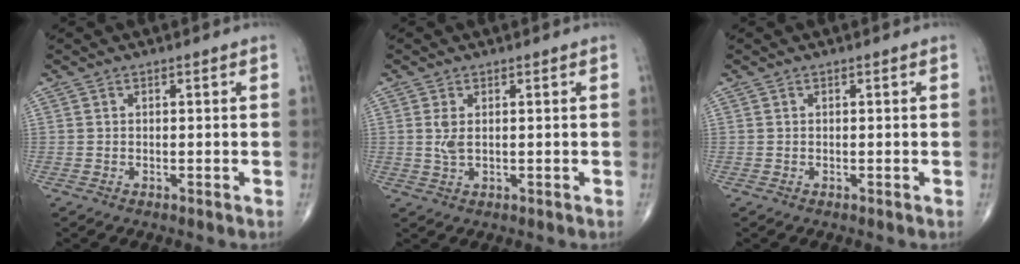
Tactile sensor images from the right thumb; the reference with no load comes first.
{"total": 2.5, "force": [0.5, 1.1, 2.2], "torque": [-0.050, -0.002, 0.015]}
{"total": 0.0}